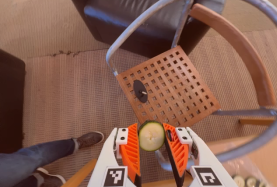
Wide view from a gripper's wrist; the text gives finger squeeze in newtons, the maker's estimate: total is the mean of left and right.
{"total": 7.2, "left": 6.9, "right": 7.4}